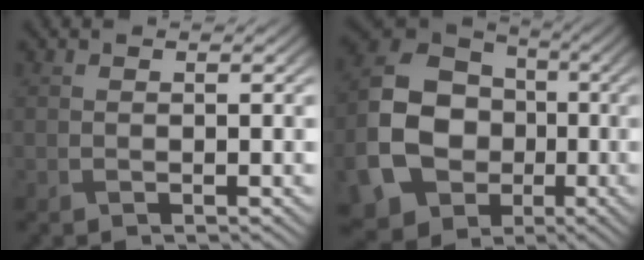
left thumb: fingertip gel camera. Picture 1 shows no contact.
{"total": 16.6, "force": [-4.2, 13.7, 8.4], "torque": [-0.215, -0.050, -0.082]}